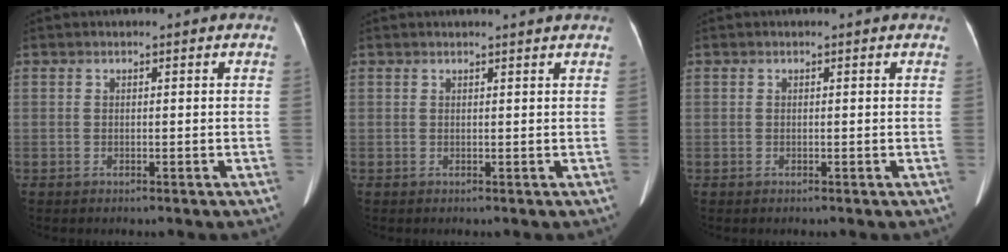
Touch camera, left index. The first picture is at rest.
{"total": 2.6, "force": [2.5, -0.4, 0.7], "torque": [-0.013, 0.004, 0.029]}
{"total": 1.4, "force": [1.4, 0.2, 0.4], "torque": [-0.012, 0.009, 0.009]}